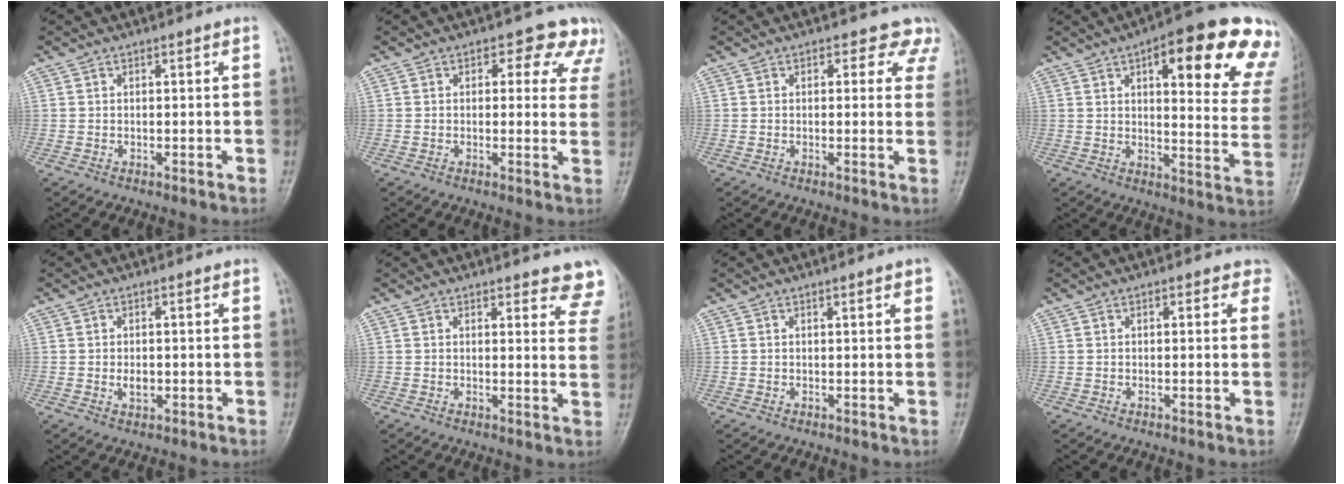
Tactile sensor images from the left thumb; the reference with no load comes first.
{"total": 8.5, "force": [5.3, 5.2, 4.2], "torque": [0.009, -0.014, 0.040]}
{"total": 5.5, "force": [3.7, 3.4, 2.2], "torque": [0.020, -0.010, 0.024]}
{"total": 23.4, "force": [11.7, 7.3, 18.9], "torque": [-0.210, -0.024, 0.142]}
{"total": 2.6, "force": [-0.3, 1.7, 1.9], "torque": [-0.025, -0.001, -0.004]}
{"total": 8.0, "force": [7.2, 2.3, 2.6], "torque": [0.015, -0.035, 0.054]}
{"total": 1.9, "force": [1.0, 0.3, 1.5], "torque": [-0.020, -0.001, 0.010]}
{"total": 2.7, "force": [1.3, 1.6, 1.6], "torque": [0.006, 0.000, 0.008]}